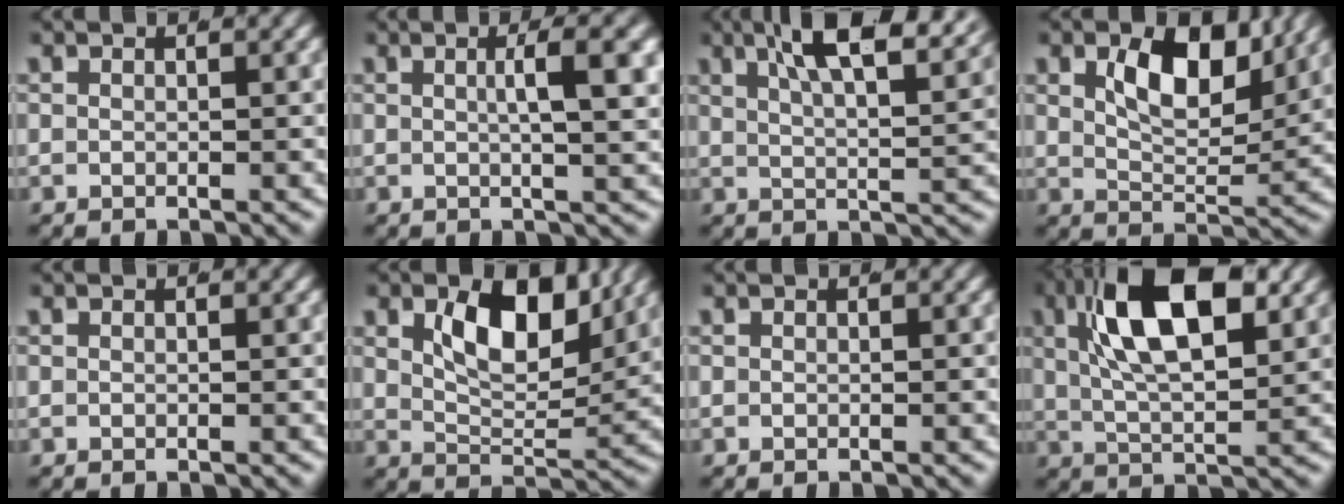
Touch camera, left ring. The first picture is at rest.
{"total": 3.4, "force": [0.7, -0.4, 3.3], "torque": [-0.044, 0.000, 0.015]}
{"total": 7.8, "force": [5.0, 1.5, 5.8], "torque": [-0.093, 0.005, 0.079]}
{"total": 5.7, "force": [2.9, 2.3, 4.4], "torque": [-0.071, -0.018, 0.056]}
{"total": 0.0}
{"total": 6.4, "force": [3.0, 2.7, 5.0], "torque": [-0.086, -0.020, 0.058]}
{"total": 0.0}
{"total": 9.2, "force": [3.0, 3.4, 8.0], "torque": [-0.145, -0.003, 0.056]}